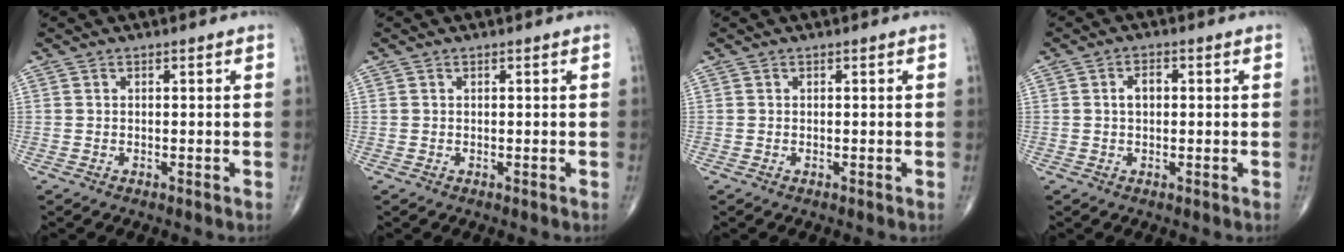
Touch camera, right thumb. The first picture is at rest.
{"total": 0.0}
{"total": 0.0}
{"total": 3.3, "force": [0.3, 1.9, 2.7], "torque": [-0.049, 0.010, 0.004]}